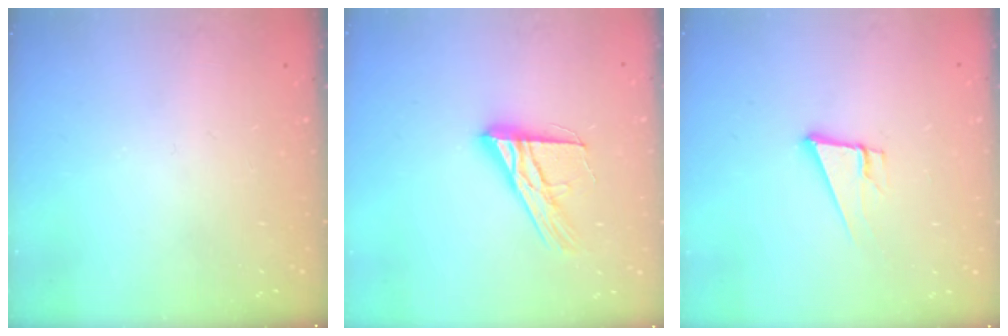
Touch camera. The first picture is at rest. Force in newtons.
{"total": 14.0, "press": 14.0, "slide": 1.0}
{"total": 9.0, "press": 8.3, "slide": 3.3}